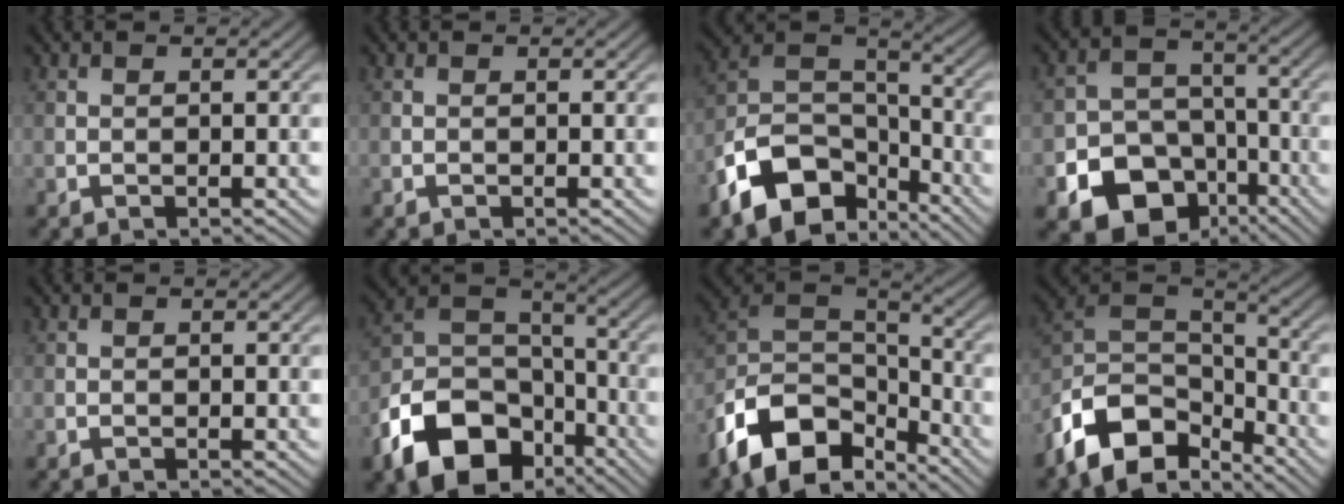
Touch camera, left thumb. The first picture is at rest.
{"total": 0.0}
{"total": 13.1, "force": [-7.6, 7.7, 7.4], "torque": [-0.153, -0.016, -0.151]}
{"total": 14.6, "force": [-7.9, 11.0, 5.7], "torque": [-0.116, -0.046, -0.138]}
{"total": 0.0}
{"total": 15.0, "force": [-8.3, 9.7, 8.0], "torque": [-0.183, -0.032, -0.159]}
{"total": 13.6, "force": [-8.4, 7.4, 7.7], "torque": [-0.185, -0.012, -0.165]}
{"total": 12.4, "force": [-7.8, 6.6, 7.0], "torque": [-0.157, -0.009, -0.156]}